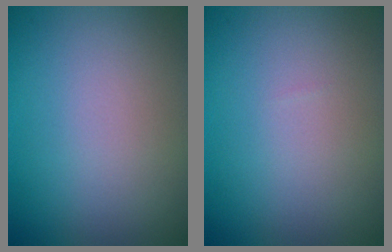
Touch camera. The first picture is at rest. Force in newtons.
{"total": 0.0}